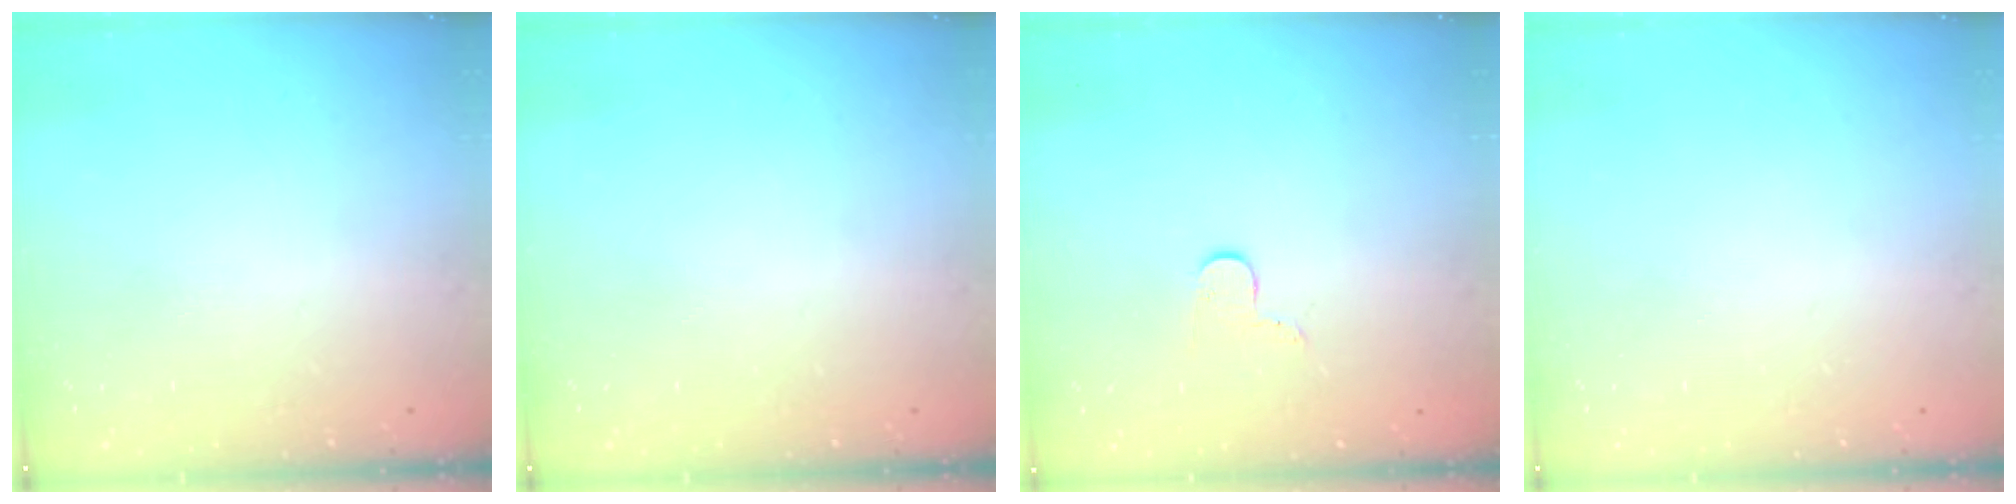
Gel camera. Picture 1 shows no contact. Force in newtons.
{"total": 0.0}
{"total": 4.6, "press": 4.5, "slide": 0.5}
{"total": 0.0}